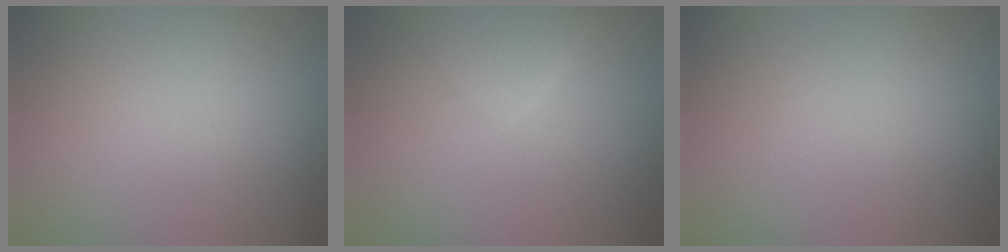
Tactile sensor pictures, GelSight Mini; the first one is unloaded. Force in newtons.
{"total": 2.1, "press": 2.1, "slide": 0.1}
{"total": 0.0}